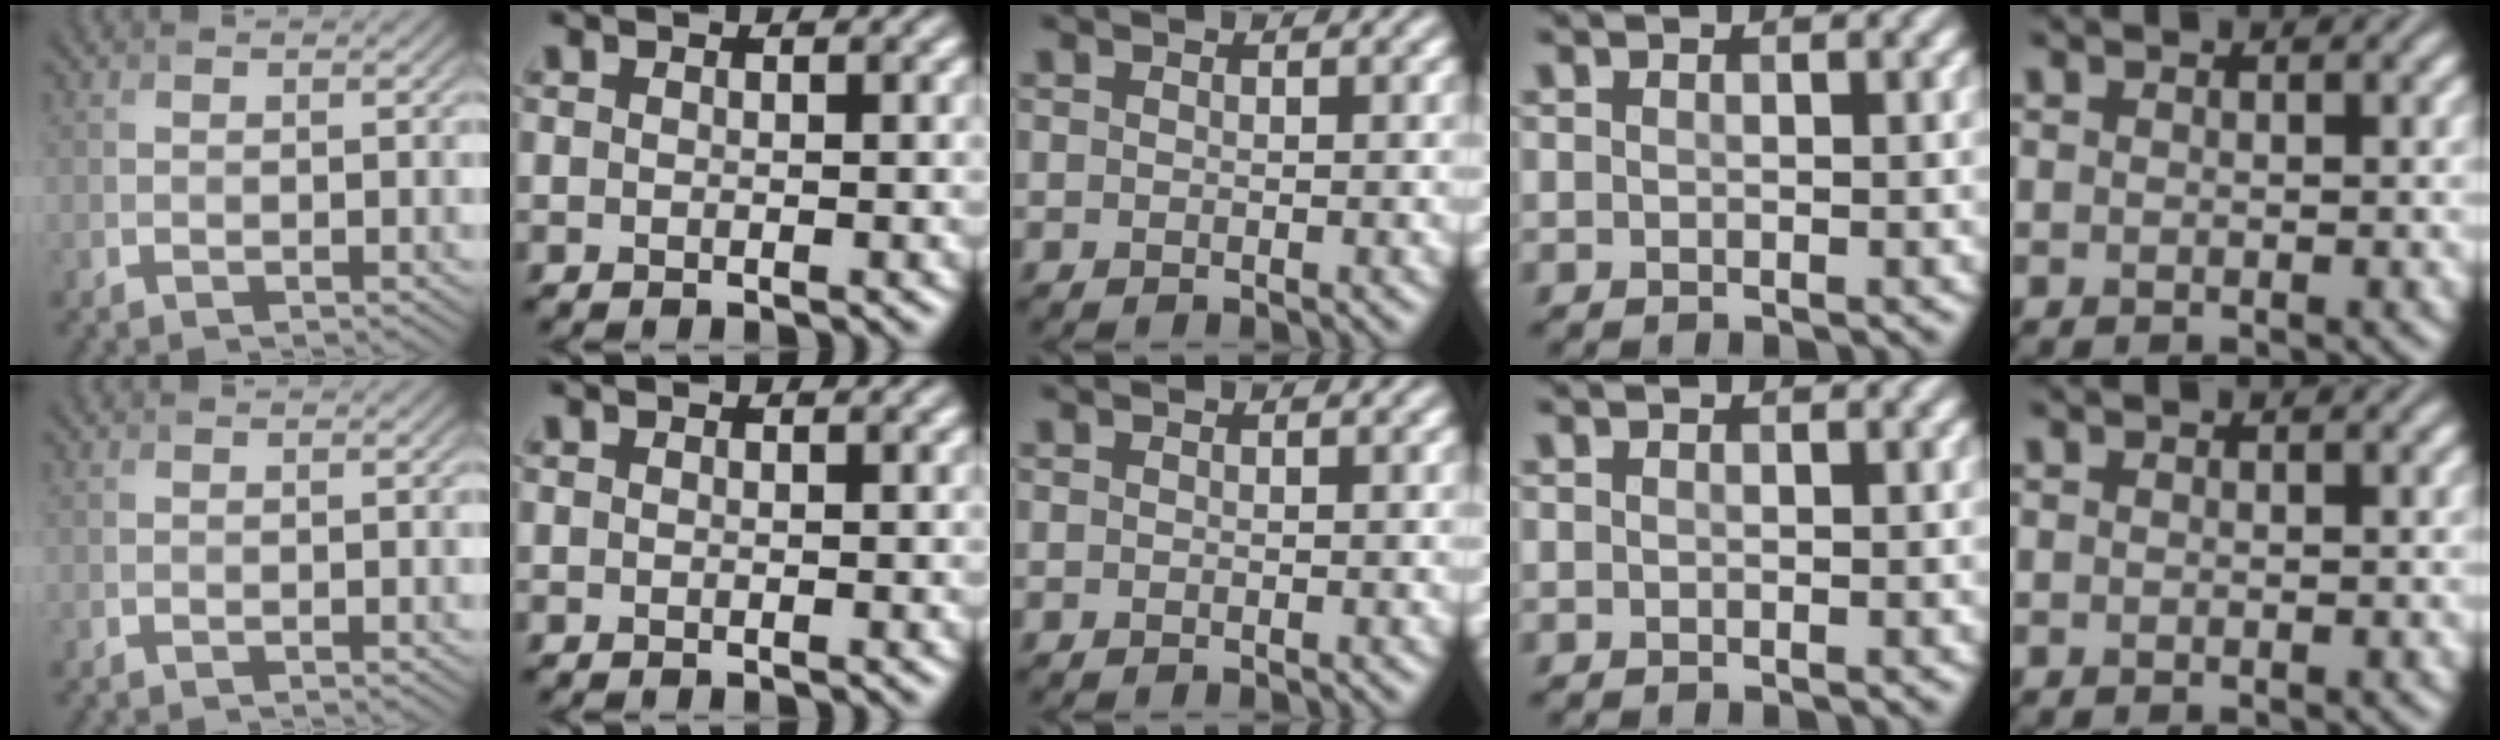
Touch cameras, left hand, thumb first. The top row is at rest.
{}